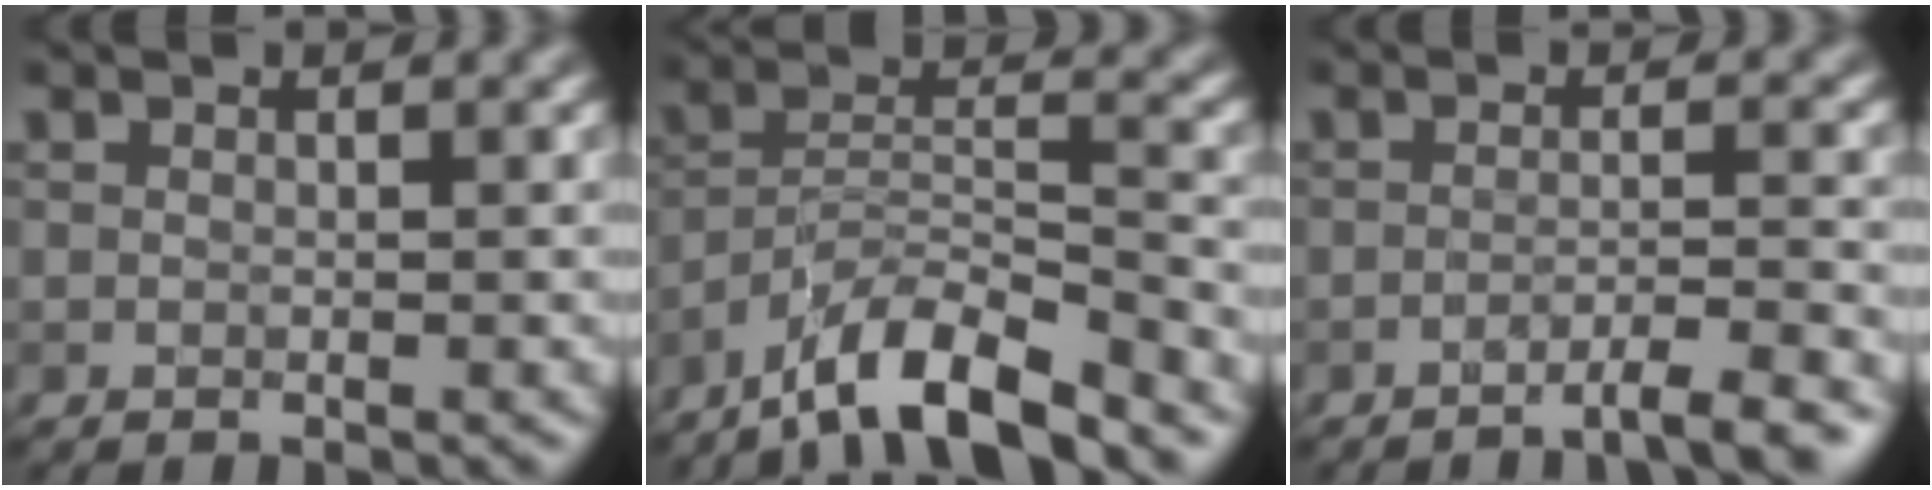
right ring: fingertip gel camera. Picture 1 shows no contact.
{"total": 8.3, "force": [-6.8, 1.5, 4.5], "torque": [-0.074, 0.008, -0.128]}
{"total": 3.4, "force": [-2.4, 0.3, 2.3], "torque": [-0.025, 0.010, -0.047]}